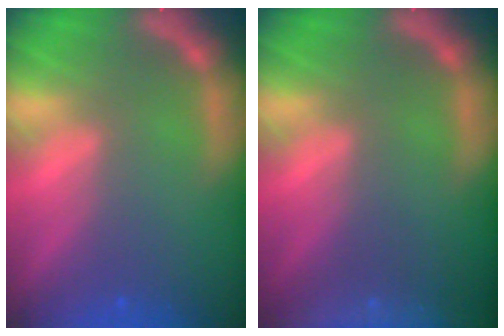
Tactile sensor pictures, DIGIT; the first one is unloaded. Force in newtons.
{"total": 10.0}